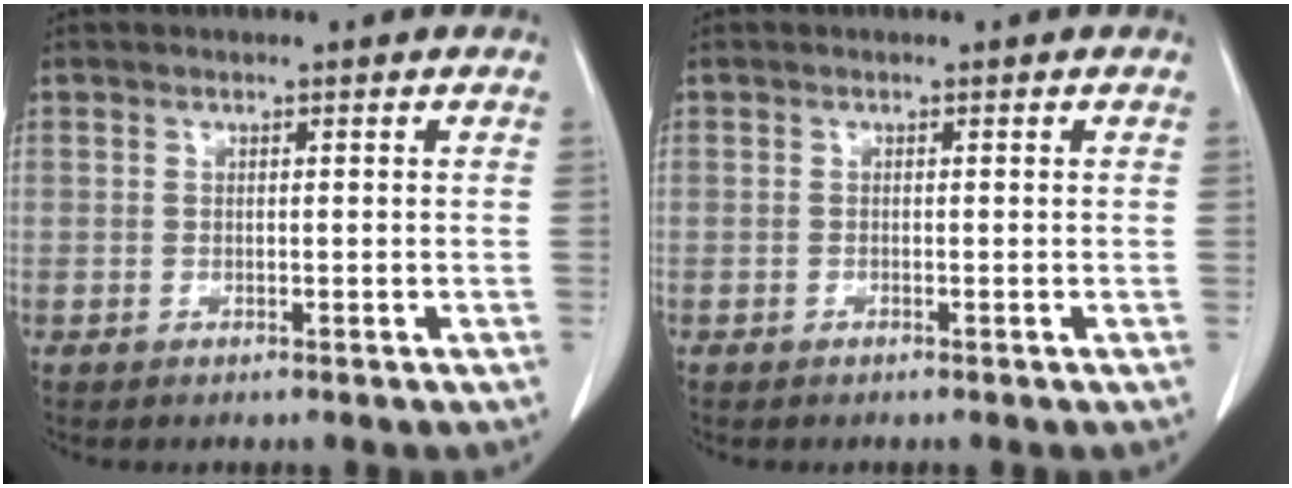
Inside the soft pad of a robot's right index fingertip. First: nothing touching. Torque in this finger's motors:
{"motor_torque": [-0.02, 0.00, 0.00, -0.02]}